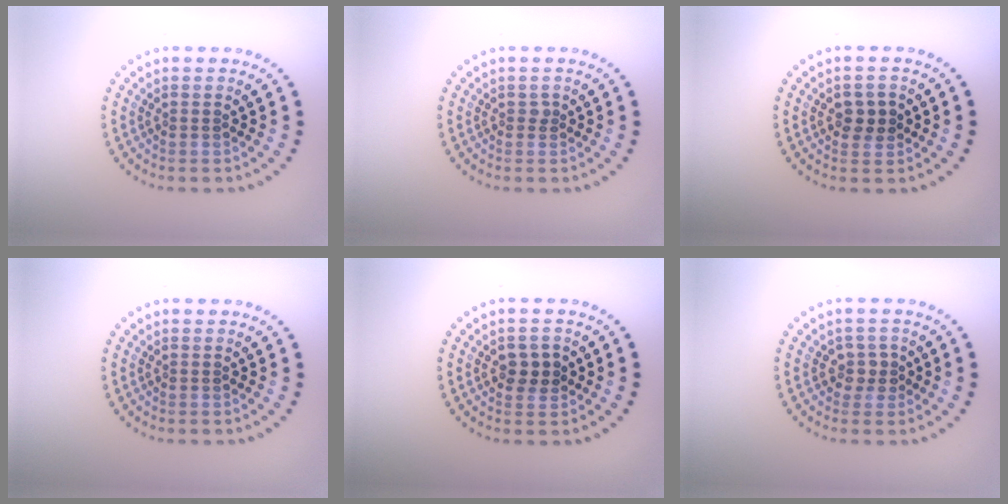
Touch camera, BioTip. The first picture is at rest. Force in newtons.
{"total": 0.5, "press": 0.4, "slide": 0.4}
{"total": 2.2, "press": 2.2, "slide": 0.2}
{"total": 0.0}
{"total": 2.2, "press": 2.2, "slide": 0.2}
{"total": 1.6, "press": 1.4, "slide": 0.7}